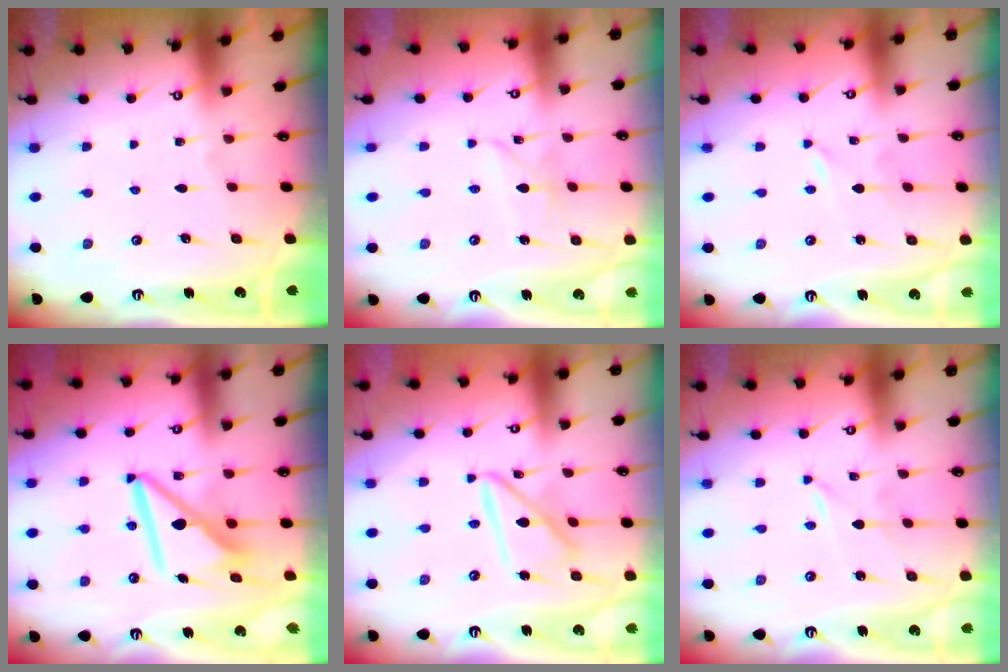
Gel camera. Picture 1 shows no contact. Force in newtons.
{"total": 3.7, "press": 3.7, "slide": 0.0}
{"total": 0.0}
{"total": 10.7, "press": 10.7, "slide": 1.2}
{"total": 12.1, "press": 12.0, "slide": 1.0}
{"total": 0.0}